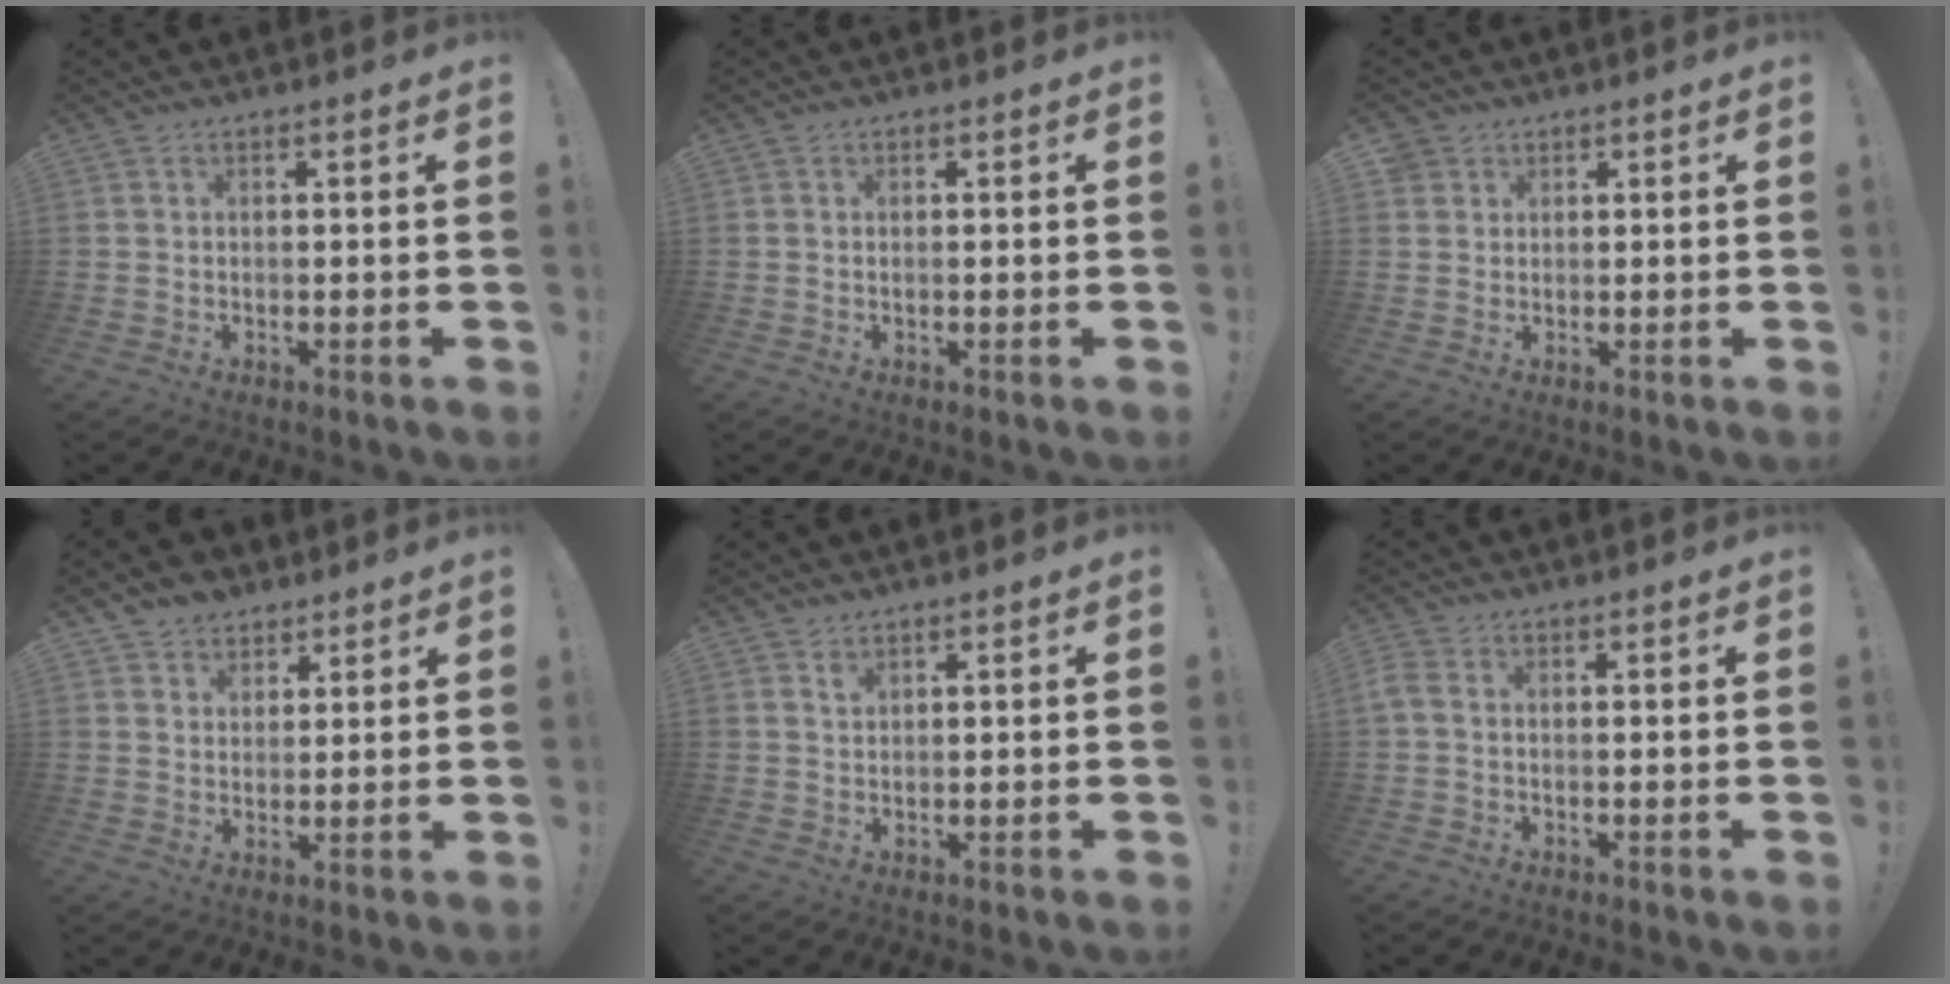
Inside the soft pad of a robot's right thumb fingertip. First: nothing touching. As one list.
[{"total": 0.0}, {"total": 2.6, "force": [1.6, 2.0, 0.4], "torque": [-0.007, -0.006, 0.031]}, {"total": 5.7, "force": [4.2, 3.8, 0.4], "torque": [-0.011, -0.029, 0.082]}, {"total": 1.3, "force": [1.1, 0.6, 0.4], "torque": [0.005, -0.010, 0.019]}, {"total": 1.7, "force": [0.0, 0.7, 1.5], "torque": [-0.027, 0.001, 0.002]}]